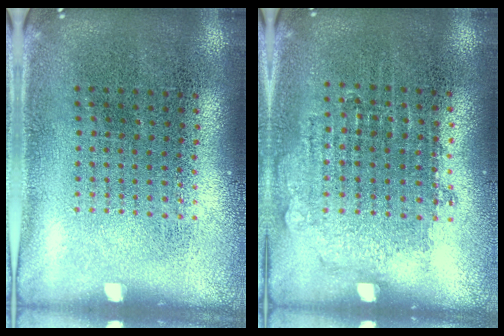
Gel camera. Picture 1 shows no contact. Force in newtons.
{"total": 0.8, "press": 0.7, "slide": 0.3}